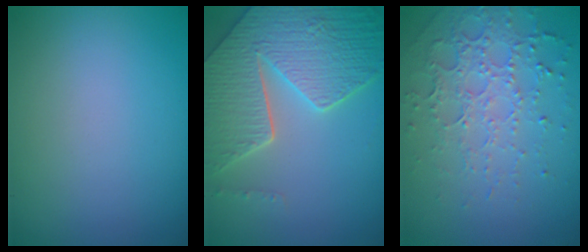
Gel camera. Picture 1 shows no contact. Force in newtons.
{"total": 8.6, "press": 6.1, "slide": 6.0}
{"total": 4.7, "press": 3.3, "slide": 3.3}